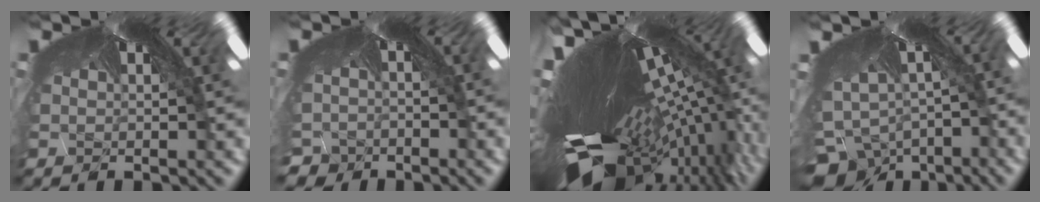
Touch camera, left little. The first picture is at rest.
{"total": 4.0, "force": [-3.6, 1.6, -0.3], "torque": [-0.018, -0.045, -0.031]}
{"total": 11.2, "force": [-11.0, -0.4, 2.1], "torque": [-0.065, -0.120, -0.148]}
{"total": 10.3, "force": [-10.0, 2.4, -0.6], "torque": [-0.009, -0.099, -0.130]}